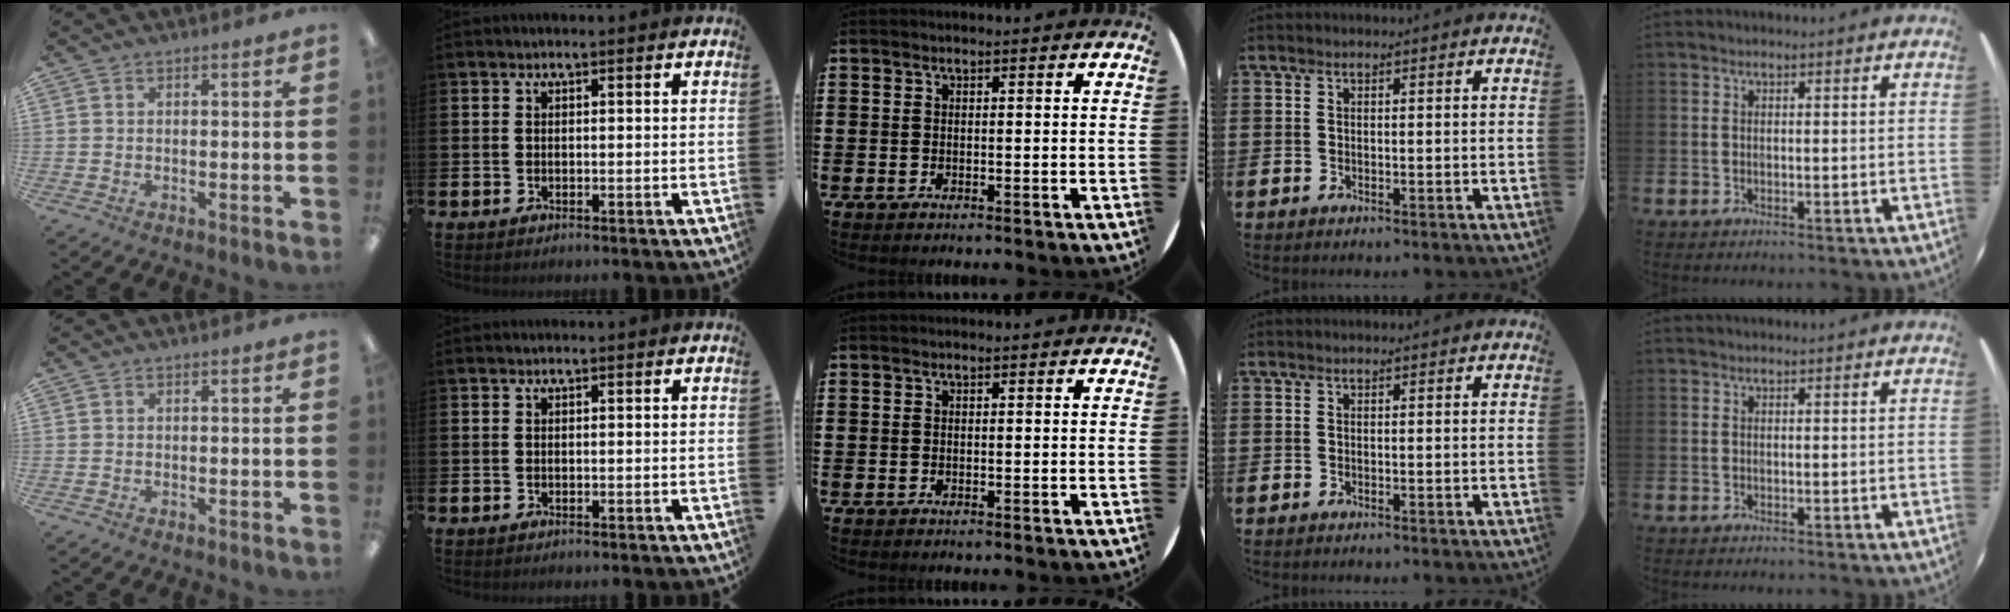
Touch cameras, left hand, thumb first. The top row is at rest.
{}